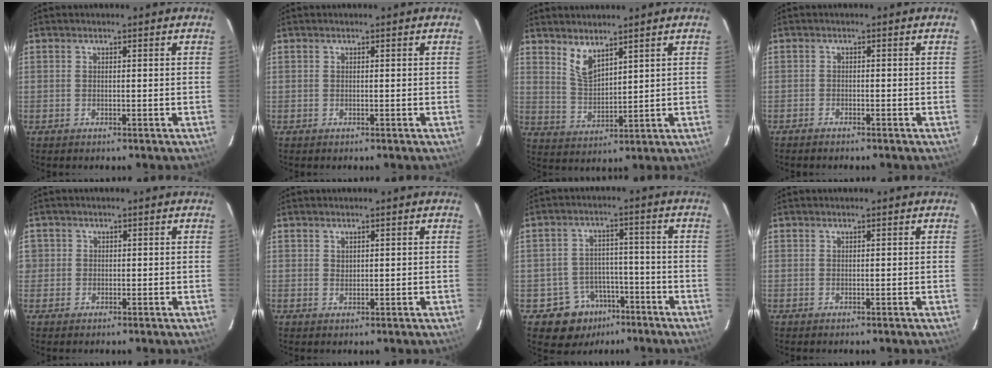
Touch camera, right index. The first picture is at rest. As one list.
[{"total": 0.0}, {"total": 5.5, "force": [4.1, 2.0, 3.1], "torque": [-0.058, -0.006, 0.085]}, {"total": 1.0, "force": [-1.0, 0.3, 0.0], "torque": [-0.013, 0.003, -0.020]}, {"total": 1.9, "force": [0.0, 1.9, 0.0], "torque": [0.010, 0.012, 0.002]}, {"total": 1.2, "force": [1.0, 0.6, 0.3], "torque": [-0.002, 0.002, 0.018]}, {"total": 8.6, "force": [-5.2, 6.7, 1.2], "torque": [-0.031, 0.033, -0.065]}, {"total": 0.0}]